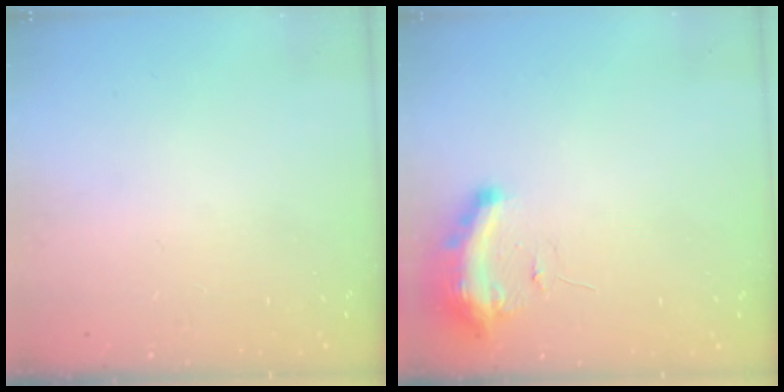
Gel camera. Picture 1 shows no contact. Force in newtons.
{"total": 9.4, "press": 9.3, "slide": 1.3}